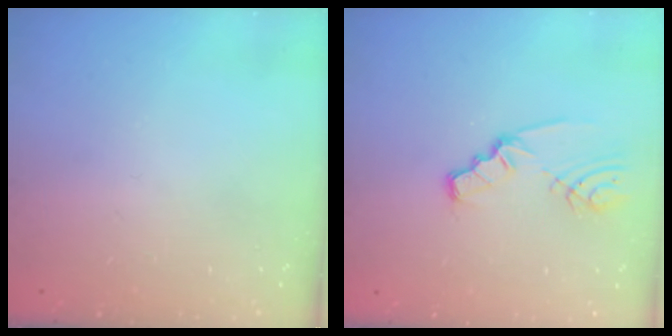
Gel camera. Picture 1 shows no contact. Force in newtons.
{"total": 3.7, "press": 3.7, "slide": 0.3}